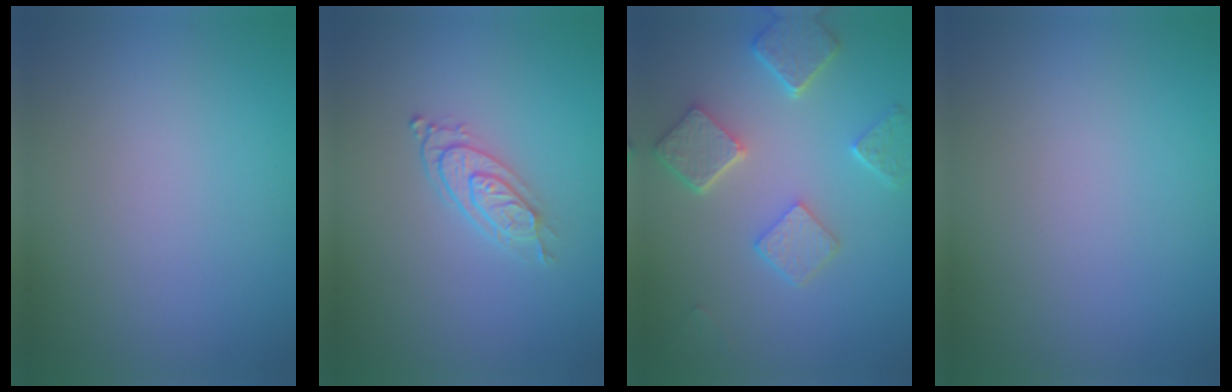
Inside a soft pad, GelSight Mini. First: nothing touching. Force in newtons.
{"total": 2.7, "press": 2.1, "slide": 1.7}
{"total": 4.9, "press": 3.9, "slide": 3.0}
{"total": 0.0}